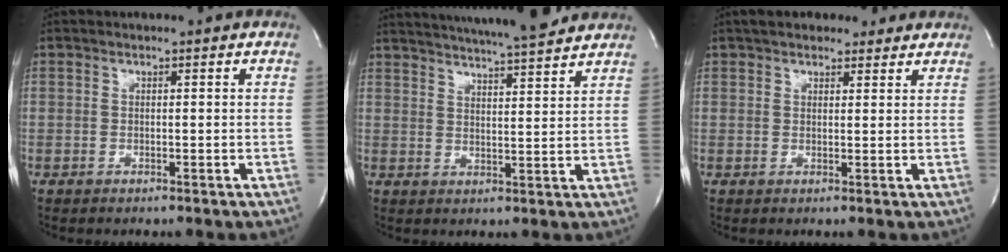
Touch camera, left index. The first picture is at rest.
{"total": 16.8, "force": [15.2, 1.1, 7.1], "torque": [-0.120, 0.014, 0.211]}
{"total": 7.3, "force": [5.8, 3.2, 3.1], "torque": [-0.035, 0.022, 0.083]}